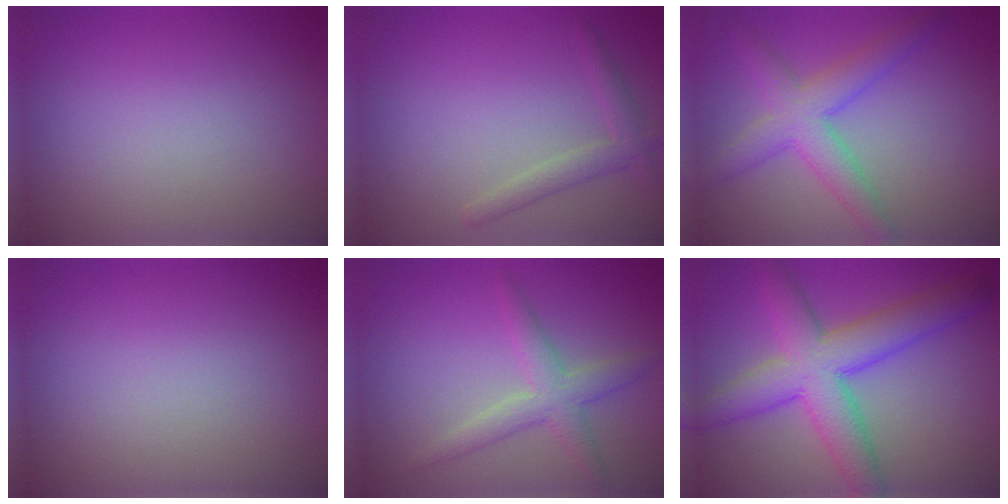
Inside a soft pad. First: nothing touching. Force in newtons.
{"total": 1.9, "press": 1.9, "slide": 0.1}
{"total": 4.6, "press": 4.6, "slide": 0.2}
{"total": 0.0}
{"total": 3.1, "press": 3.1, "slide": 0.2}
{"total": 8.3, "press": 8.3, "slide": 0.2}